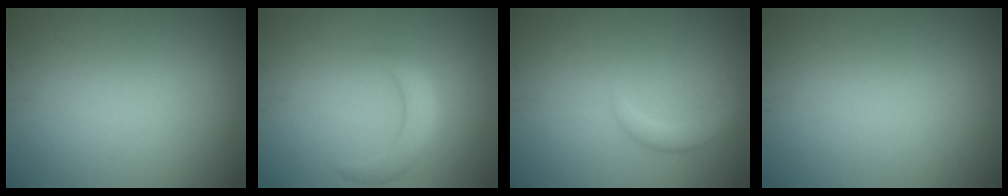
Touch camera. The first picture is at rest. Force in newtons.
{"total": 2.9, "press": 2.9, "slide": 0.1}
{"total": 1.5, "press": 1.5, "slide": 0.1}
{"total": 0.0}